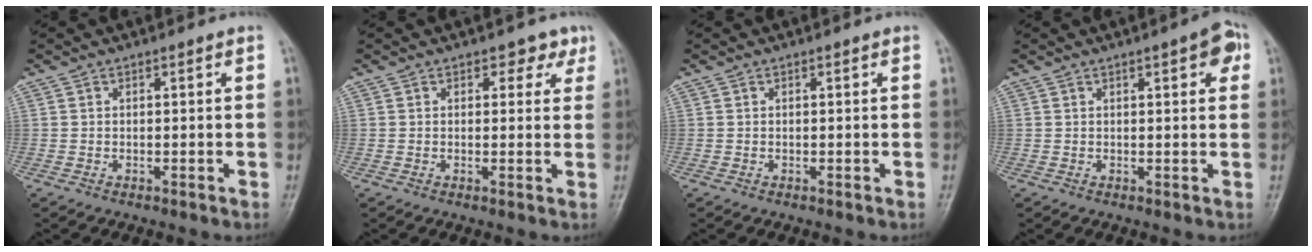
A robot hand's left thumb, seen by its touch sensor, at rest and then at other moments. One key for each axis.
{"total": 2.9, "fx": 1.8, "fy": 2.0, "fz": 1.2, "tx": 0.012, "ty": -0.006, "tz": 0.017}
{"total": 0.0}
{"total": 4.5, "fx": 2.0, "fy": 1.3, "fz": 3.9, "tx": -0.038, "ty": 0.000, "tz": 0.020}